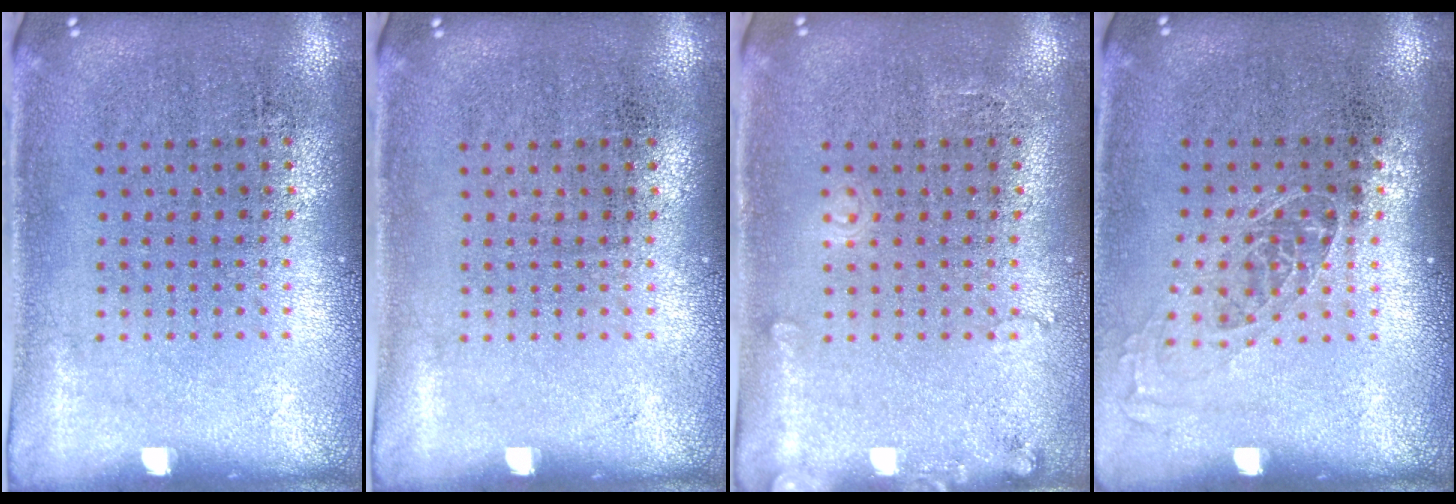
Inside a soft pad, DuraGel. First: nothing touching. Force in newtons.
{"total": 0.0}
{"total": 1.3, "press": 1.3, "slide": 0.1}
{"total": 1.0, "press": 0.9, "slide": 0.4}